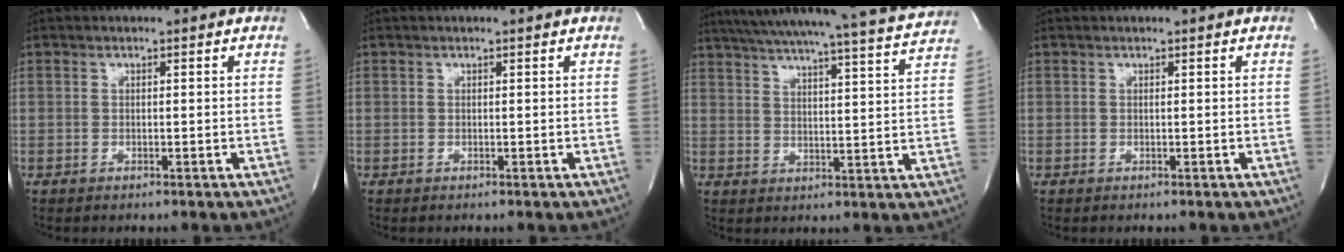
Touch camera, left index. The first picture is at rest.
{"total": 0.0}
{"total": 23.8, "force": [22.1, 0.4, 9.0], "torque": [-0.149, -0.040, 0.279]}
{"total": 0.0}